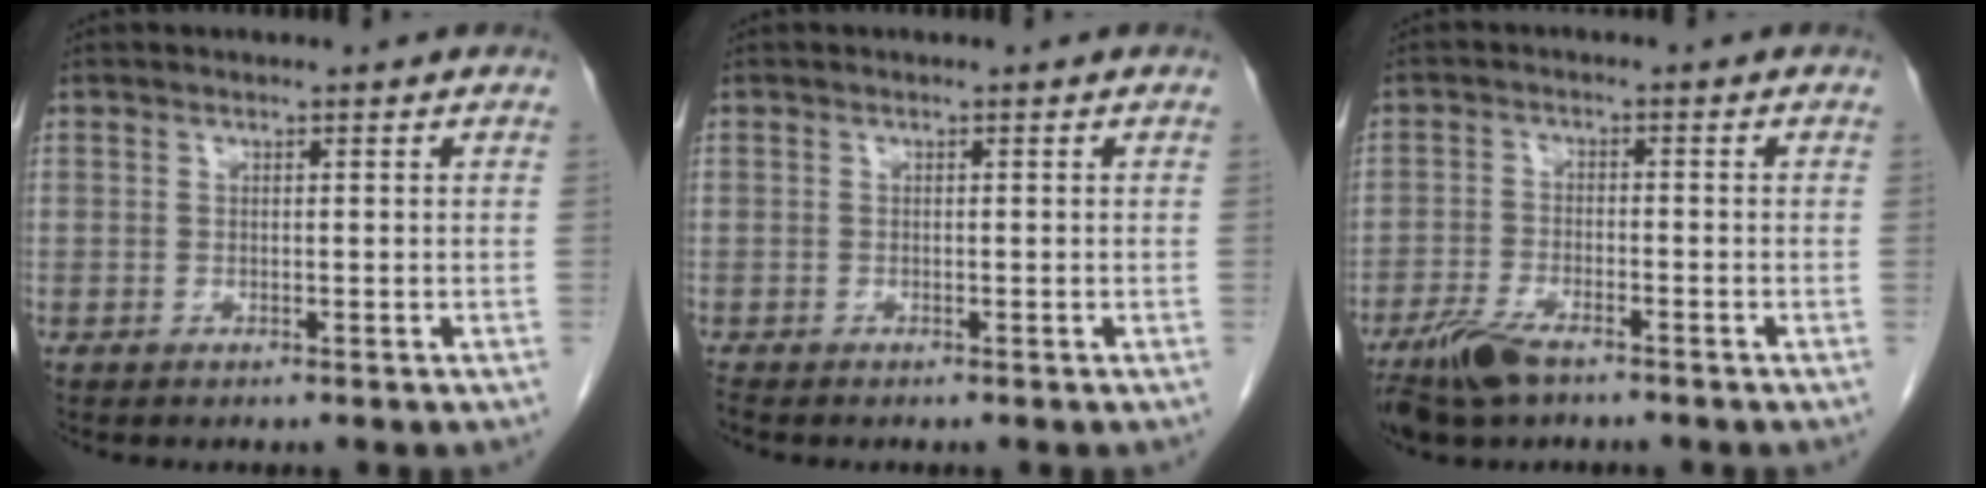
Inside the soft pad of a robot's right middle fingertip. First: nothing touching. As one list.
[{"total": 0.6, "force": [-0.6, 0.0, 0.1], "torque": [-0.013, -0.004, -0.015]}, {"total": 6.8, "force": [-5.0, 2.1, 4.1], "torque": [-0.085, -0.011, -0.090]}]